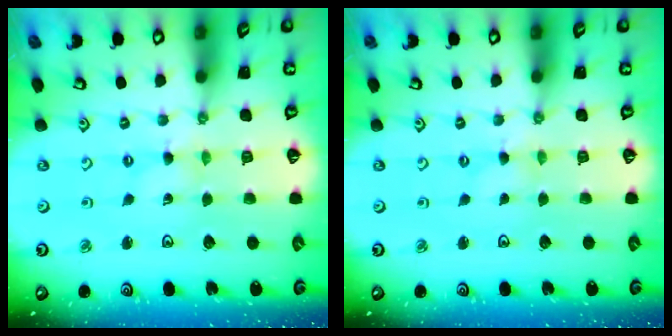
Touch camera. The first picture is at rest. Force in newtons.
{"total": 0.0}